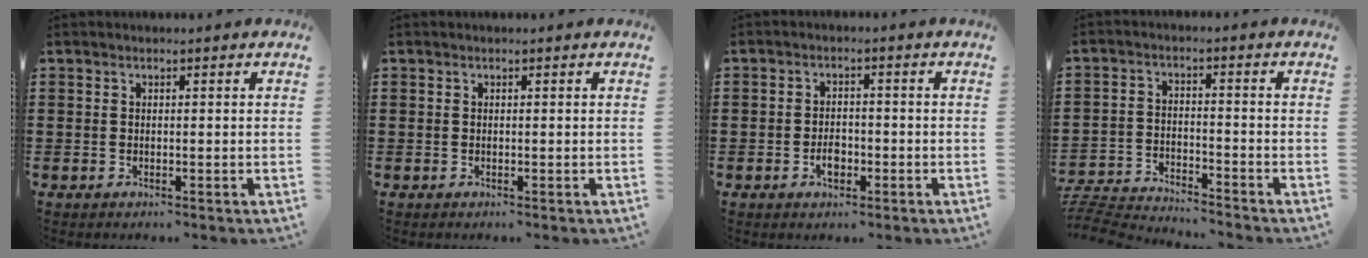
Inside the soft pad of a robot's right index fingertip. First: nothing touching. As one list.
[{"total": 0.0}, {"total": 2.8, "force": [-1.2, 1.7, 1.9], "torque": [-0.038, -0.002, -0.021]}, {"total": 4.5, "force": [-4.5, 0.1, 0.4], "torque": [-0.026, -0.005, -0.098]}]